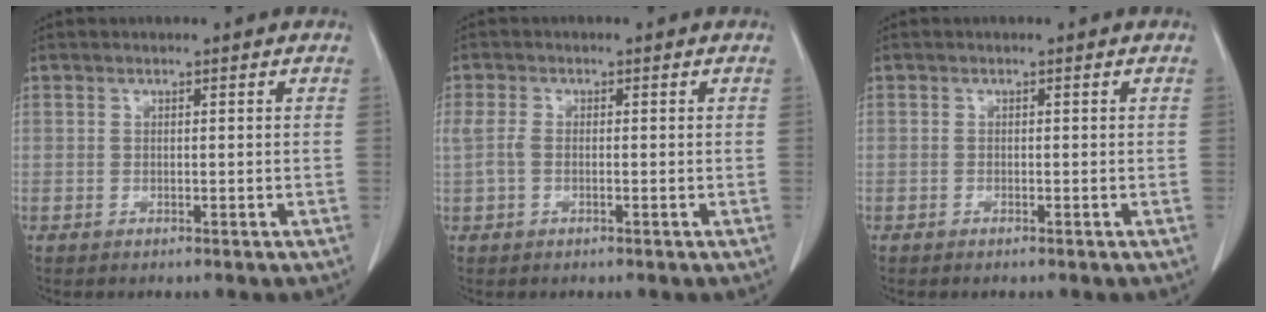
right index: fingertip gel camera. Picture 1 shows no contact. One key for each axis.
{"total": 2.2, "fx": -0.2, "fy": 1.2, "fz": 1.8, "tx": -0.054, "ty": 0.007, "tz": -0.004}
{"total": 0.0}